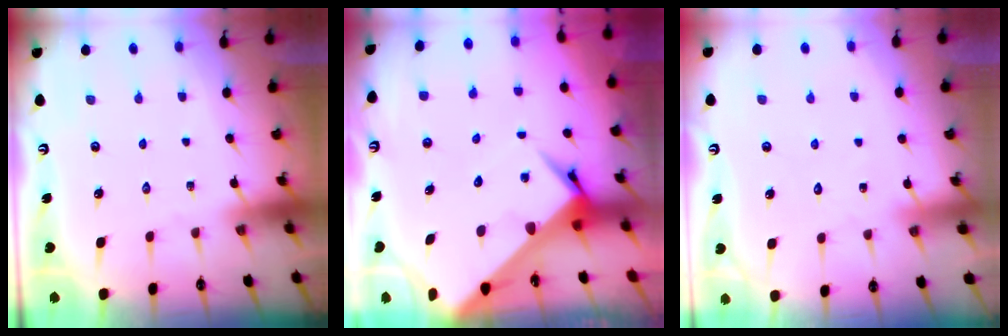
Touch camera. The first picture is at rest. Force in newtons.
{"total": 6.0, "press": 6.0, "slide": 0.5}
{"total": 4.0, "press": 4.0, "slide": 0.3}